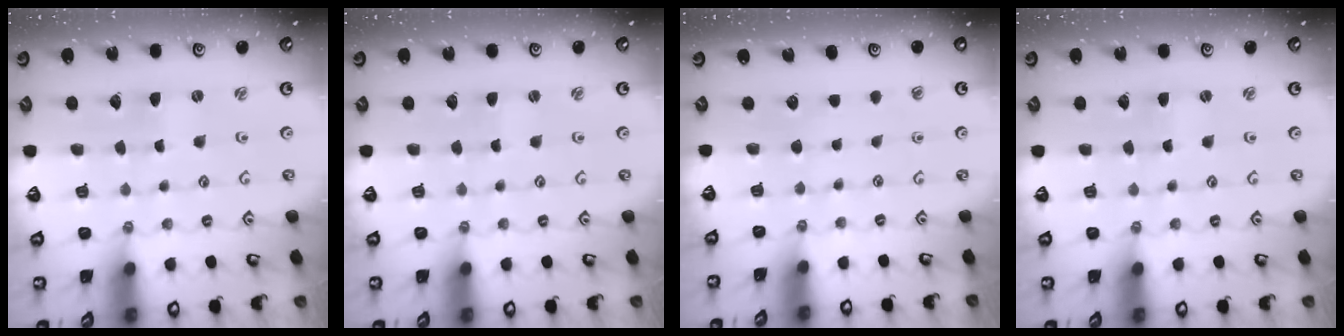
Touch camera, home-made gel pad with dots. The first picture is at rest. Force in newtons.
{"total": 0.6, "press": 0.6, "slide": 0.0}
{"total": 0.0}
{"total": 1.3, "press": 1.2, "slide": 0.2}